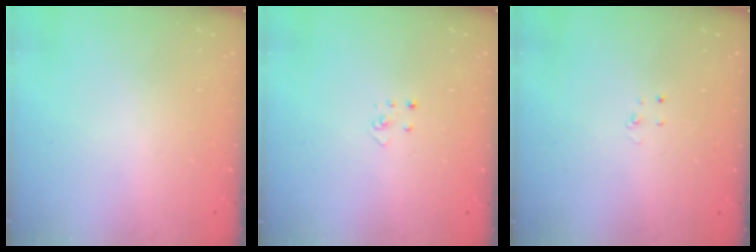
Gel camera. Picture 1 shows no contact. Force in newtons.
{"total": 3.4, "press": 3.4, "slide": 0.1}
{"total": 2.6, "press": 2.6, "slide": 0.2}